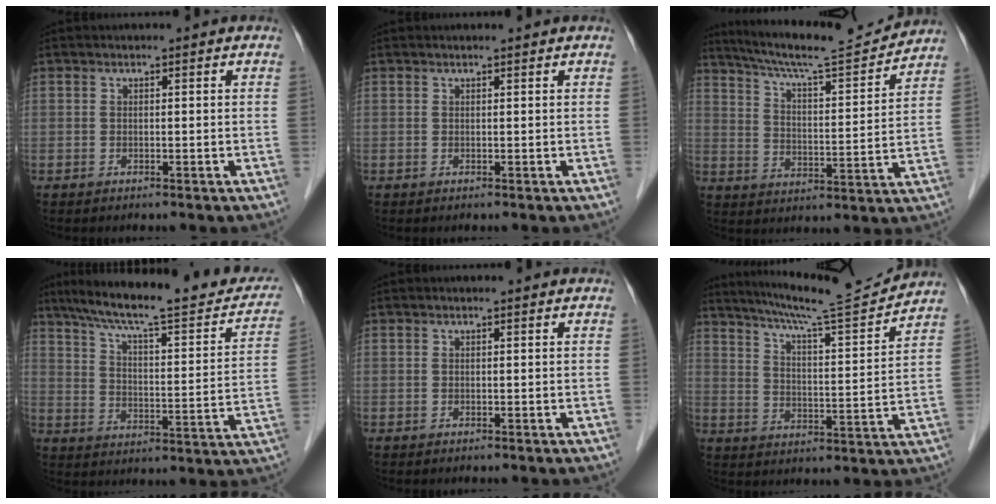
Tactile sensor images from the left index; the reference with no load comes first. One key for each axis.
{"total": 0.7, "fx": 0.6, "fy": 0.0, "fz": 0.3, "tx": -0.005, "ty": 0.002, "tz": 0.009}
{"total": 15.3, "fx": 14.4, "fy": 0.2, "fz": 5.1, "tx": -0.094, "ty": -0.009, "tz": 0.221}
{"total": 24.8, "fx": 20.3, "fy": 4.0, "fz": 13.6, "tx": -0.203, "ty": -0.002, "tz": 0.273}
{"total": 0.5, "fx": 0.5, "fy": 0.0, "fz": 0.2, "tx": -0.006, "ty": 0.001, "tz": 0.005}
{"total": 14.7, "fx": 13.8, "fy": -1.0, "fz": 5.0, "tx": -0.089, "ty": -0.022, "tz": 0.204}